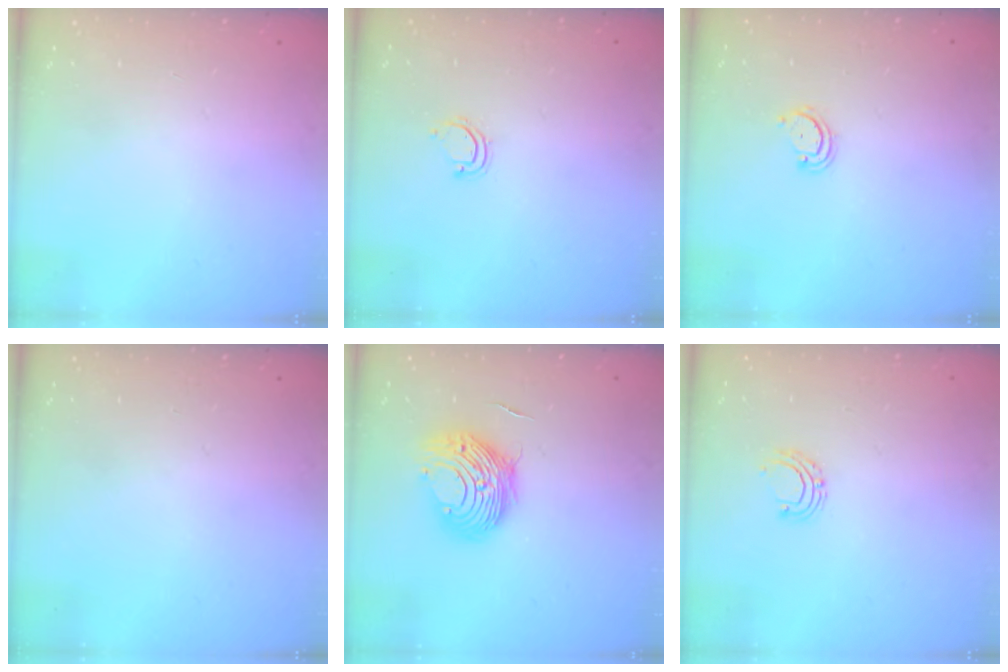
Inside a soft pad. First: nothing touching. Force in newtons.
{"total": 3.7, "press": 3.7, "slide": 0.3}
{"total": 2.6, "press": 2.6, "slide": 0.3}
{"total": 0.0}
{"total": 10.7, "press": 10.7, "slide": 0.8}
{"total": 5.2, "press": 5.2, "slide": 0.6}